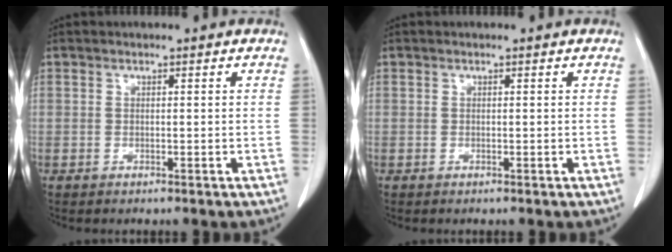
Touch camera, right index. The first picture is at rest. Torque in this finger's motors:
{"motor_torque": [-0.03, 0.01, 0.00, 0.00]}